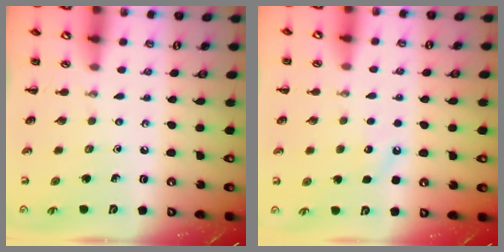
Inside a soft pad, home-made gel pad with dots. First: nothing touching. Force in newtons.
{"total": 4.9, "press": 4.7, "slide": 1.4}